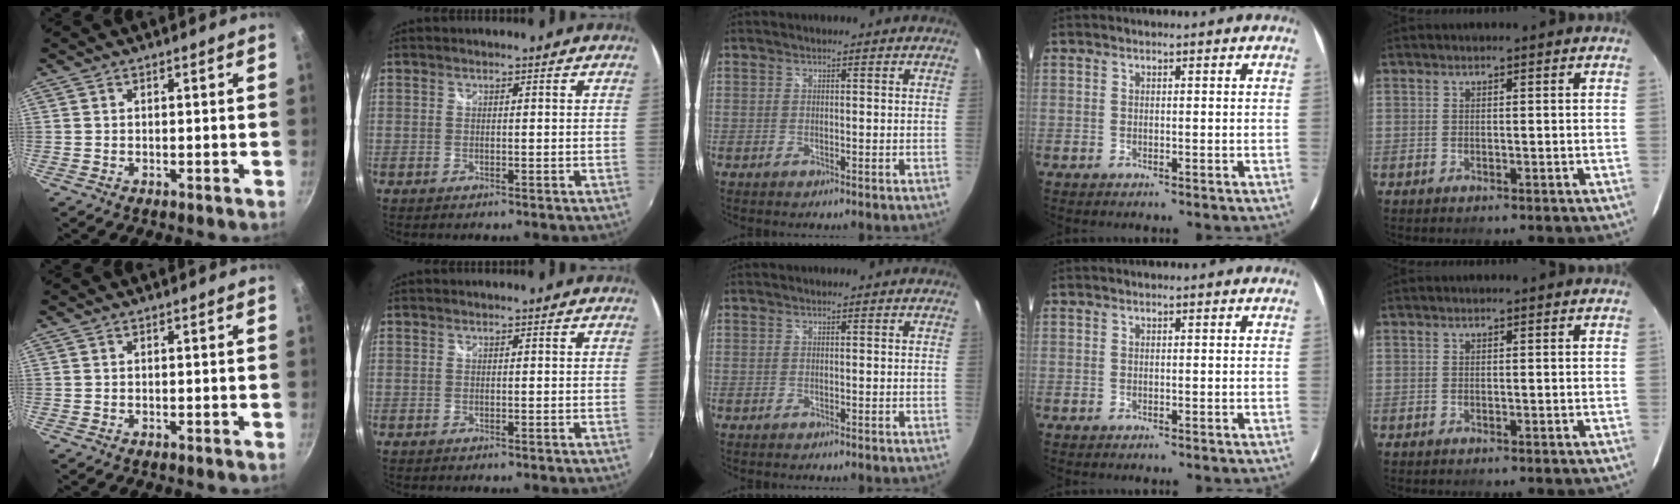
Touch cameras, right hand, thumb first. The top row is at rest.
{}